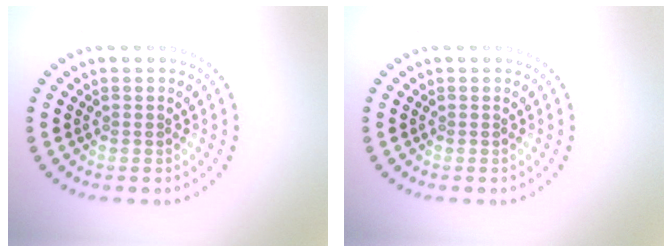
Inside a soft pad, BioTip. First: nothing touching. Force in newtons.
{"total": 0.0}